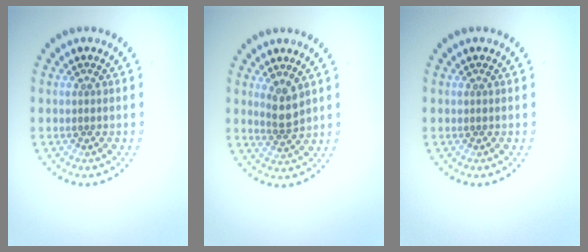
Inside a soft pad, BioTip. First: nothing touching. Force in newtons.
{"total": 2.2, "press": 1.8, "slide": 1.2}
{"total": 0.0}